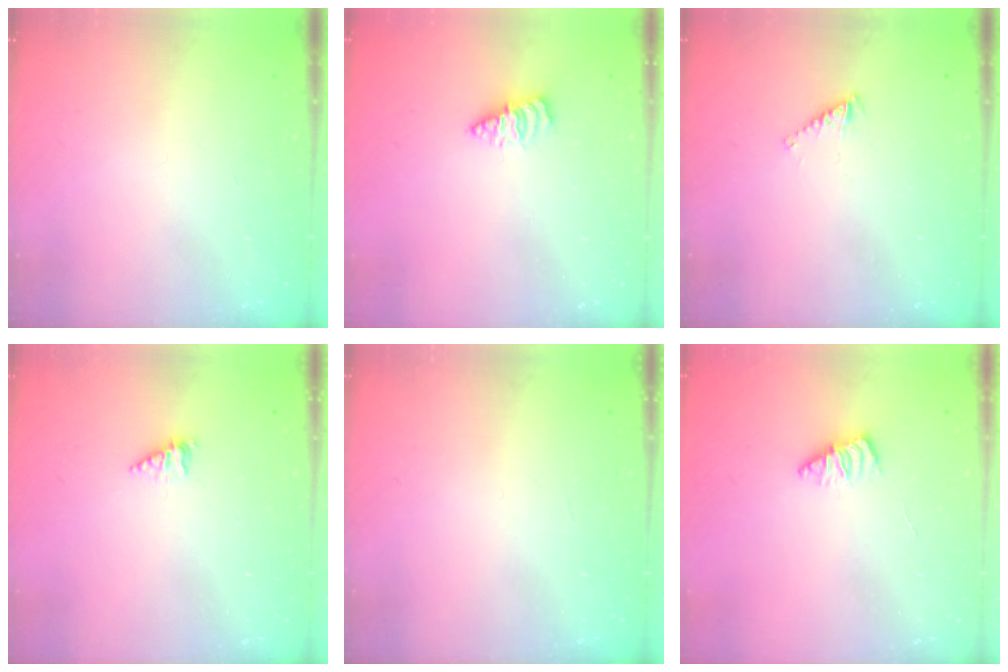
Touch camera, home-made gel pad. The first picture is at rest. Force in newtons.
{"total": 2.0, "press": 2.0, "slide": 0.4}
{"total": 2.7, "press": 2.6, "slide": 0.4}
{"total": 2.3, "press": 2.2, "slide": 0.3}
{"total": 0.0}
{"total": 1.7, "press": 1.6, "slide": 0.4}